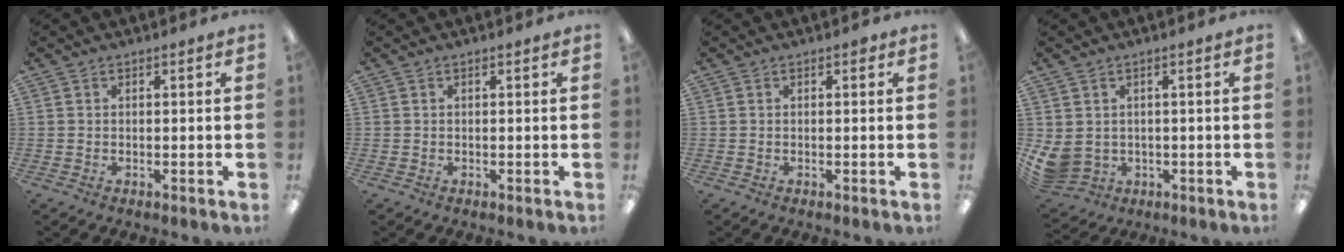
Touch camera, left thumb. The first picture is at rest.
{"total": 0.0}
{"total": 0.6, "force": [0.2, 0.4, 0.4], "torque": [-0.009, 0.003, 0.003]}
{"total": 4.7, "force": [0.2, 4.3, 1.8], "torque": [-0.058, -0.005, 0.006]}